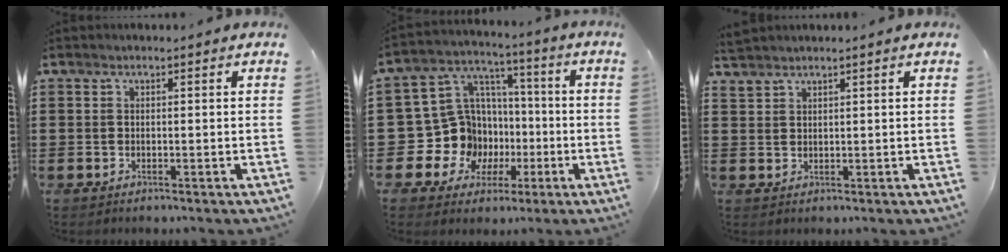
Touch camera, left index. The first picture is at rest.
{"total": 12.7, "force": [-2.5, 12.0, 3.5], "torque": [-0.115, -0.012, -0.026]}
{"total": 1.7, "force": [1.7, 0.4, 0.0], "torque": [-0.004, 0.001, 0.035]}